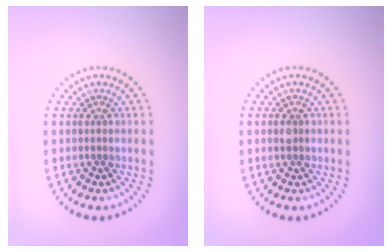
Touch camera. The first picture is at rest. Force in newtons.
{"total": 1.0, "press": 1.0, "slide": 0.0}